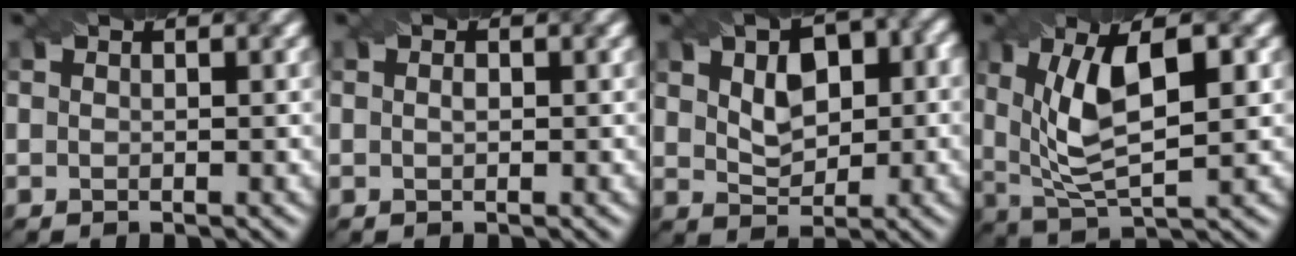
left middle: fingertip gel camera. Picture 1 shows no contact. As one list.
[{"total": 0.6, "force": [0.0, 0.3, 0.5], "torque": [-0.012, 0.001, 0.000]}, {"total": 5.9, "force": [1.3, 4.0, 4.2], "torque": [-0.064, 0.008, 0.024]}, {"total": 8.2, "force": [1.8, 3.1, 7.4], "torque": [-0.146, 0.001, 0.032]}]